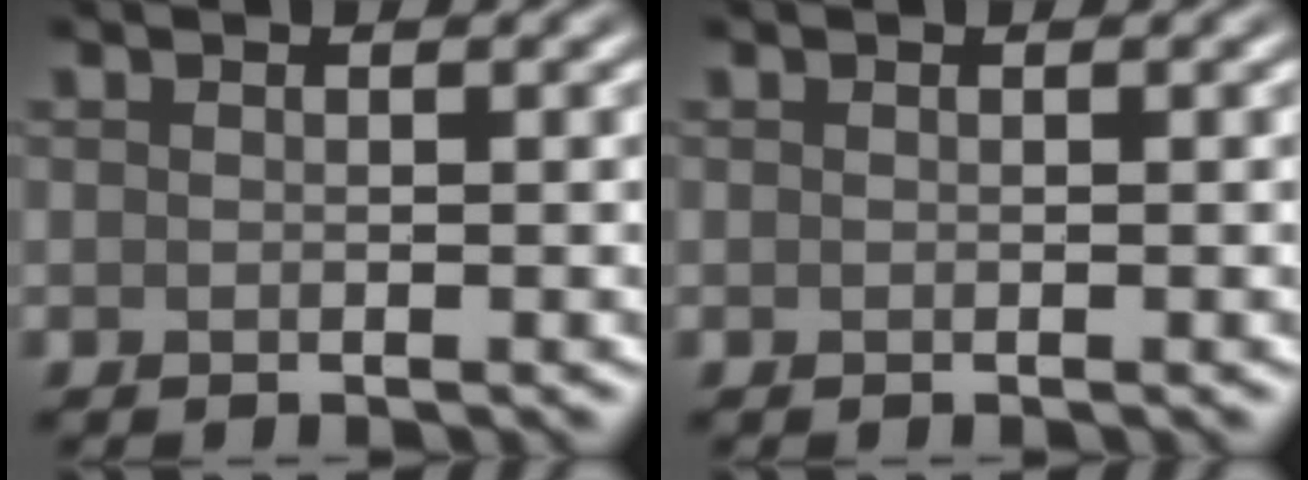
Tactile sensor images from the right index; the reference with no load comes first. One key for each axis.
{"total": 0.0}